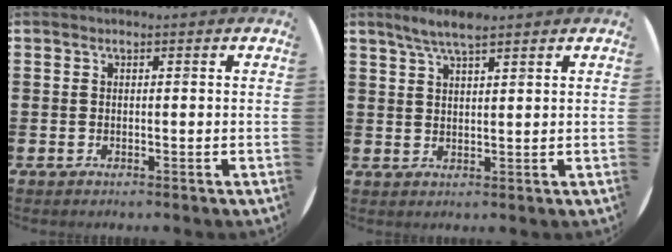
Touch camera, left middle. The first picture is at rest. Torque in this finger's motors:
{"motor_torque": [0.79, -0.73, 0.07, 0.09]}